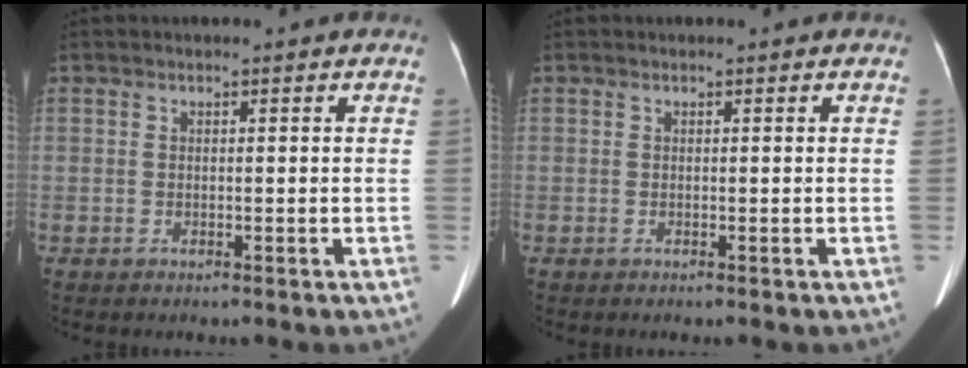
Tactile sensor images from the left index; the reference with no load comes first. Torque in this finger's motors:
{"motor_torque": [-0.02, 0.05, 0.00, 0.00]}